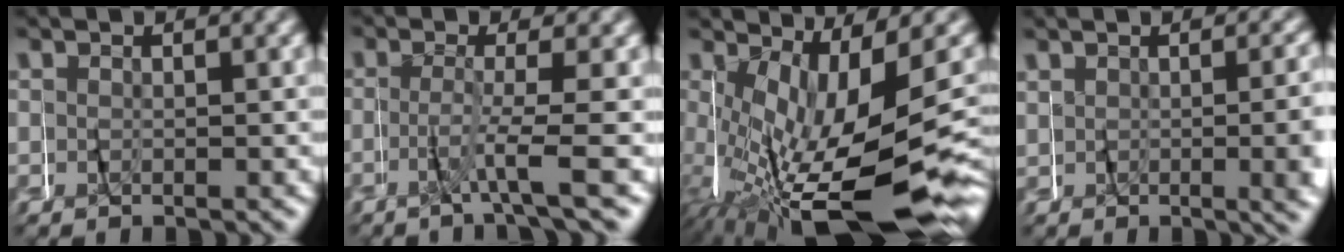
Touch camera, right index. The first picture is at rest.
{"total": 3.0, "force": [-1.6, -0.9, 2.4], "torque": [-0.047, -0.002, -0.032]}
{"total": 14.7, "force": [-6.5, 6.3, 11.6], "torque": [-0.213, -0.064, -0.059]}
{"total": 2.7, "force": [0.2, 0.3, 2.7], "torque": [-0.016, 0.013, 0.003]}